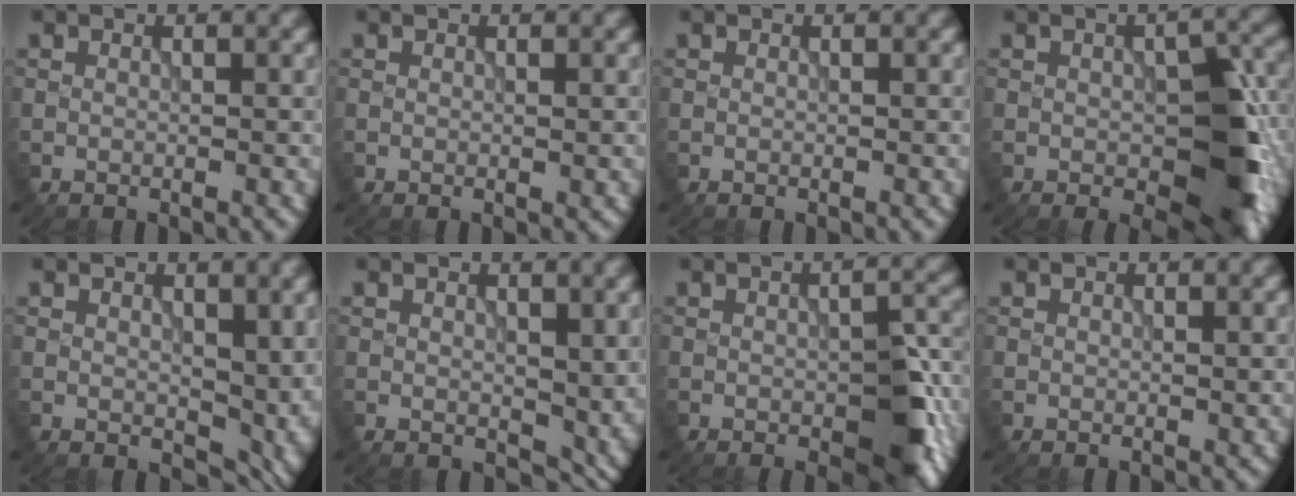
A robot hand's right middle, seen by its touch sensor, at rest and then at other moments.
{"total": 0.0}
{"total": 0.0}
{"total": 9.7, "force": [-2.1, 5.0, 8.0], "torque": [-0.115, -0.016, -0.025]}
{"total": 5.2, "force": [0.6, 3.4, 3.8], "torque": [-0.058, -0.022, 0.021]}
{"total": 3.6, "force": [0.7, 2.3, 2.6], "torque": [-0.043, -0.015, 0.018]}
{"total": 7.0, "force": [-2.4, 3.1, 5.7], "torque": [-0.075, -0.010, -0.033]}
{"total": 0.0}